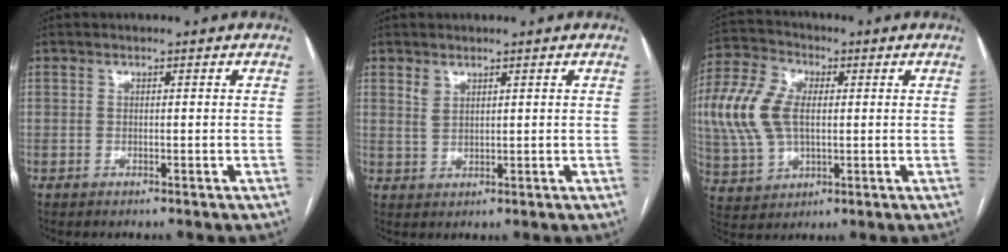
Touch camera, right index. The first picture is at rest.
{"total": 2.0, "force": [1.5, 0.9, 0.9], "torque": [-0.019, 0.000, 0.037]}
{"total": 12.4, "force": [1.1, 7.3, 9.9], "torque": [-0.243, 0.024, 0.028]}